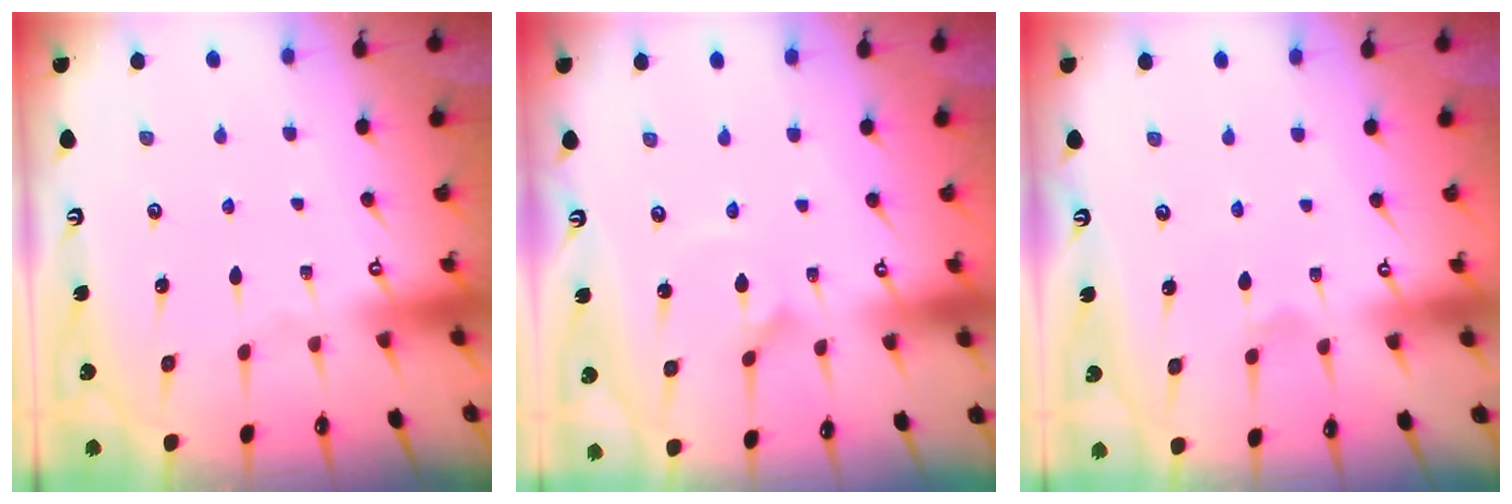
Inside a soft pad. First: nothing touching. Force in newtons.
{"total": 1.6, "press": 1.6, "slide": 0.1}
{"total": 1.9, "press": 1.8, "slide": 0.6}